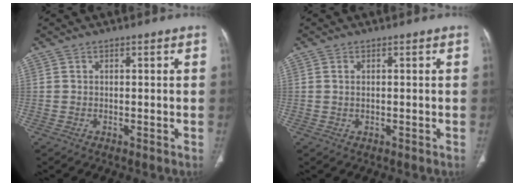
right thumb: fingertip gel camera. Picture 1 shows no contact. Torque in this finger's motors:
{"motor_torque": [-0.38, 0.28, 0.12, 0.39, -0.04]}